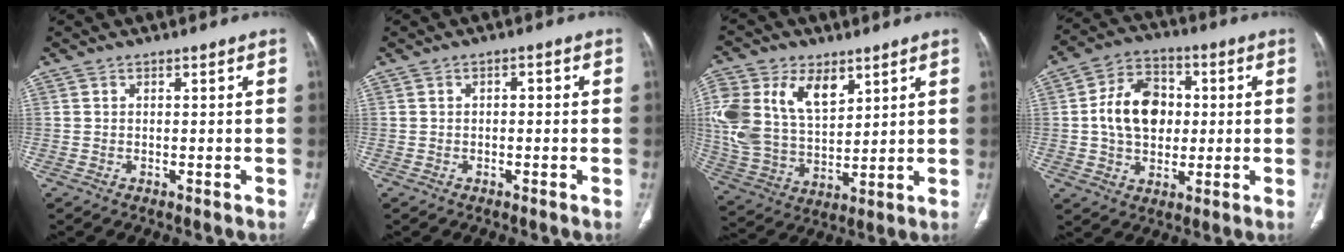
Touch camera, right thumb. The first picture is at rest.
{"total": 1.3, "force": [0.0, 0.8, 1.0], "torque": [-0.009, 0.004, -0.004]}
{"total": 19.7, "force": [7.7, 12.5, 13.1], "torque": [-0.274, -0.013, 0.153]}
{"total": 13.2, "force": [0.8, 9.8, 8.9], "torque": [-0.123, 0.014, 0.012]}